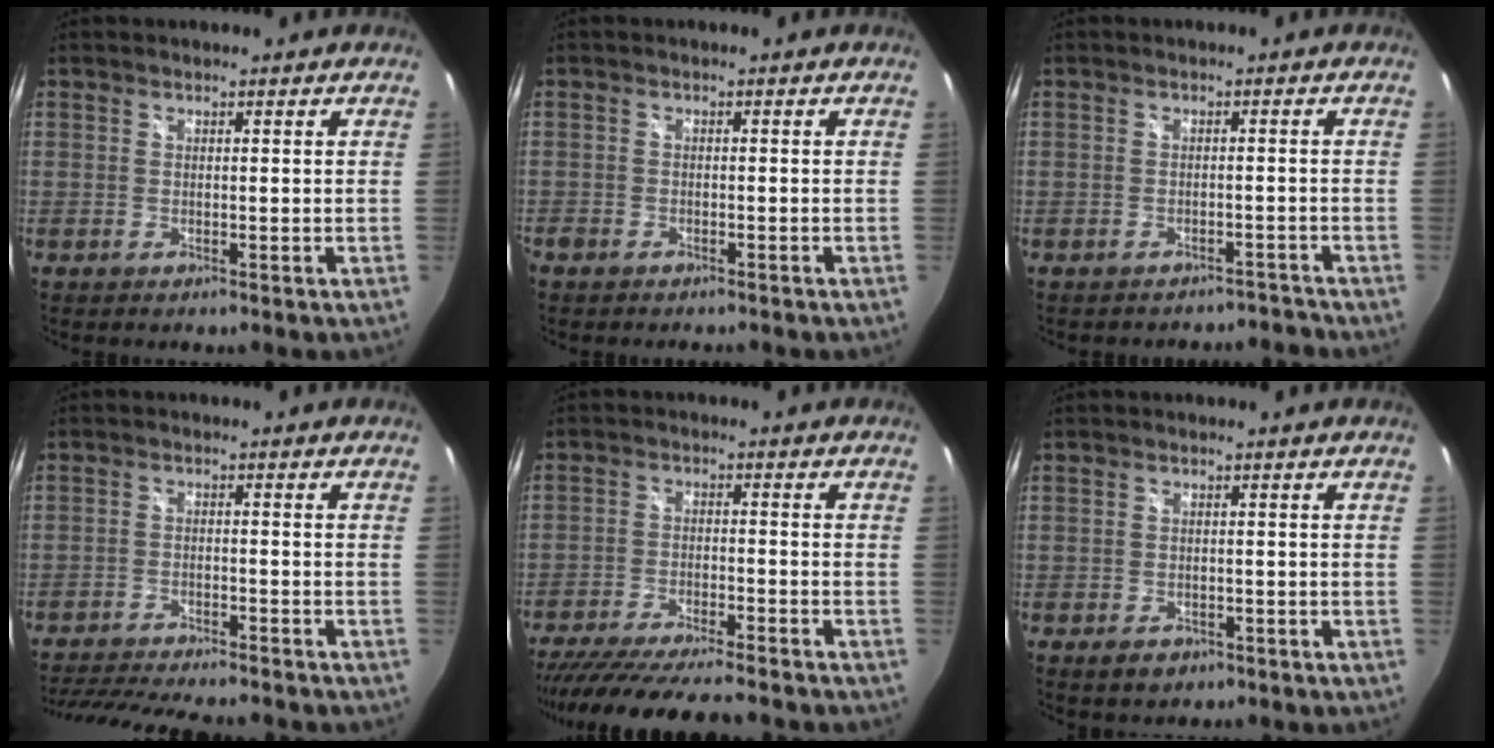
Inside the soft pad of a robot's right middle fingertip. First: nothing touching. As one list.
[{"total": 2.7, "force": [-2.3, 1.3, 0.7], "torque": [-0.023, -0.009, -0.039]}, {"total": 4.2, "force": [-3.9, 1.3, 0.1], "torque": [0.005, 0.010, -0.044]}, {"total": 14.8, "force": [-13.1, 2.4, 6.4], "torque": [-0.136, -0.022, -0.197]}, {"total": 17.9, "force": [-15.6, 2.1, 8.5], "torque": [-0.168, -0.028, -0.246]}, {"total": 2.9, "force": [-1.6, 1.9, 1.4], "torque": [-0.027, -0.004, -0.021]}]